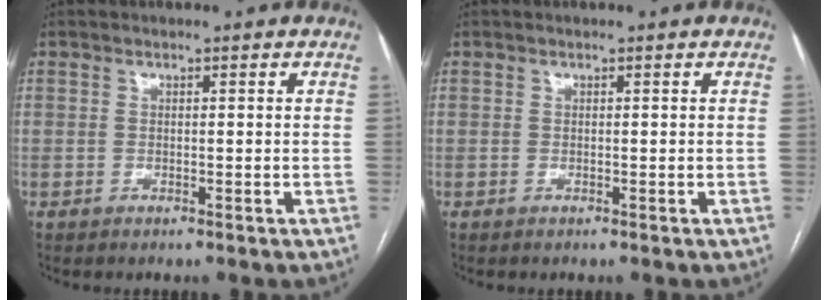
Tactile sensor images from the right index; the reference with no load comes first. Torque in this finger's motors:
{"motor_torque": [0.01, 0.02, 0.00, 0.00]}